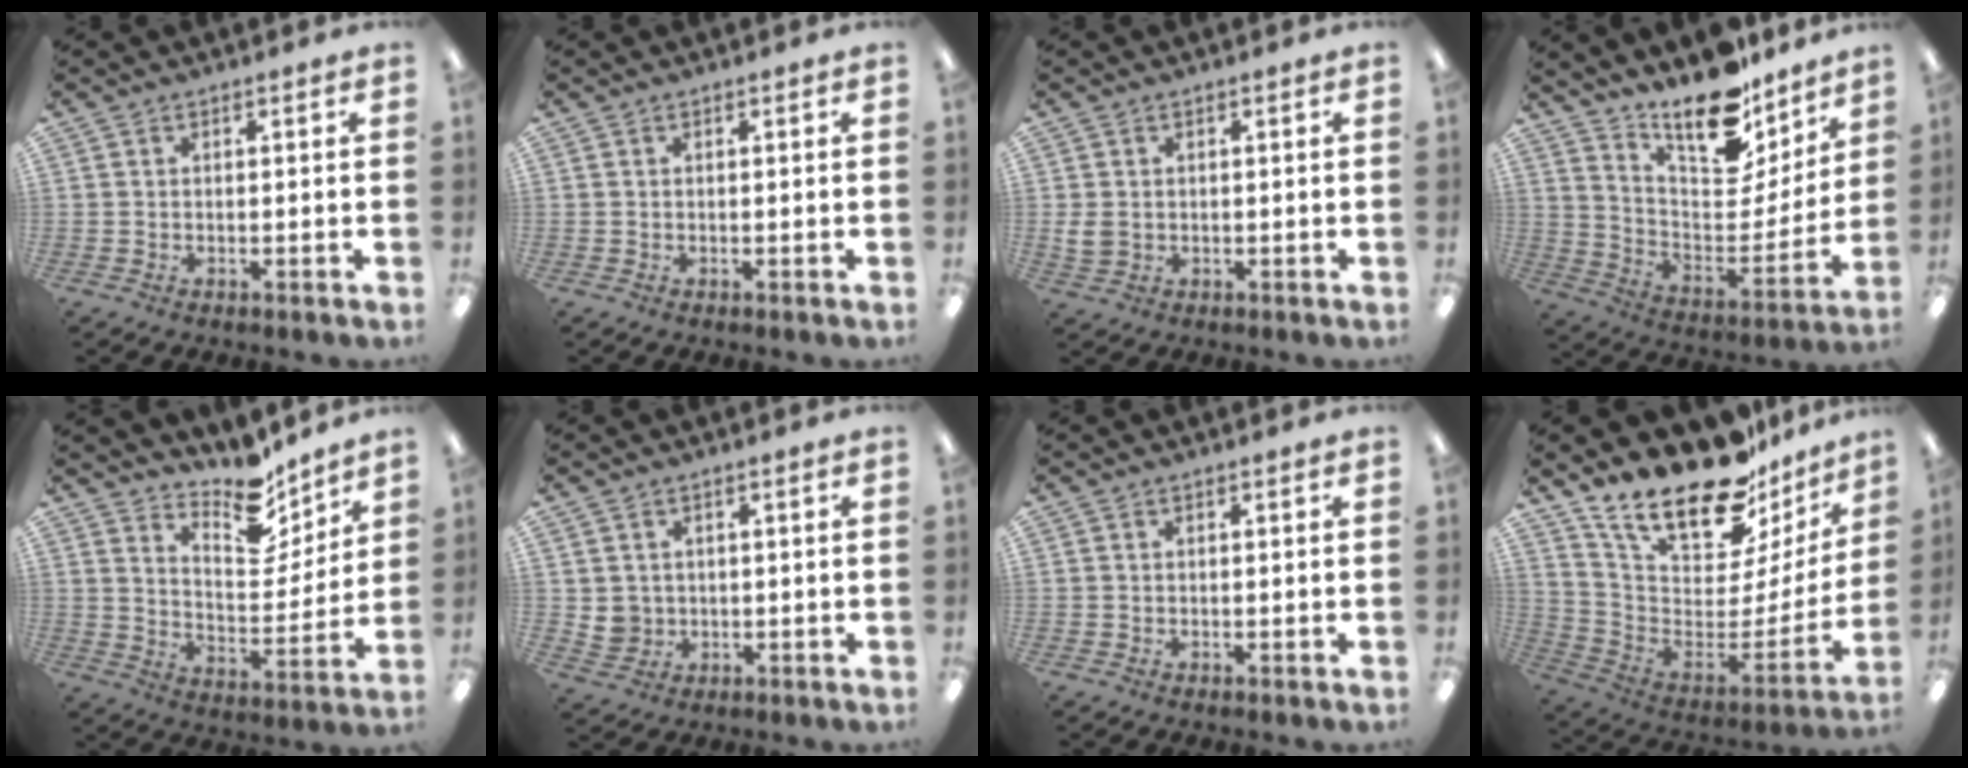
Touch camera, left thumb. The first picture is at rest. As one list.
[{"total": 0.0}, {"total": 3.1, "force": [0.6, 2.5, 1.8], "torque": [-0.032, -0.002, 0.009]}, {"total": 17.0, "force": [14.9, 5.7, 6.0], "torque": [-0.098, -0.129, 0.261]}, {"total": 11.9, "force": [10.4, 4.4, 3.7], "torque": [-0.051, -0.093, 0.186]}, {"total": 3.7, "force": [1.3, 3.4, 0.4], "torque": [-0.007, 0.000, 0.025]}, {"total": 0.0}, {"total": 21.9, "force": [17.8, 7.6, 10.2], "torque": [-0.176, -0.136, 0.311]}]